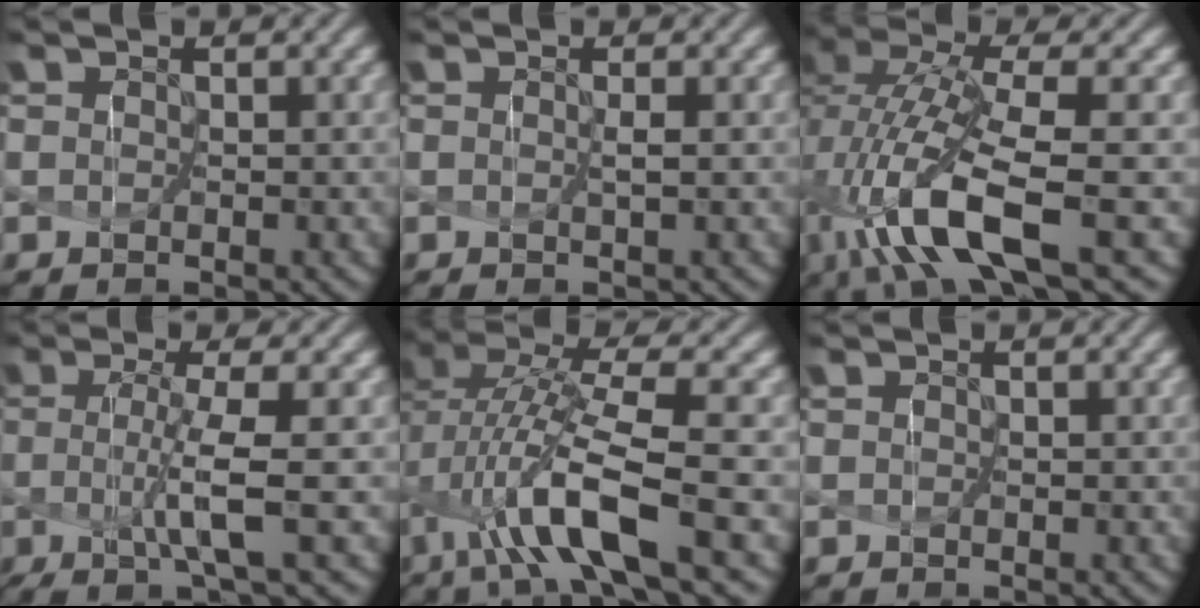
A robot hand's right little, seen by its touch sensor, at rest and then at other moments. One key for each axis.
{"total": 0.8, "fx": -0.1, "fy": -0.3, "fz": 0.7, "tx": -0.021, "ty": -0.002, "tz": 0.008}
{"total": 8.8, "fx": -2.8, "fy": 2.0, "fz": 8.1, "tx": -0.170, "ty": -0.003, "tz": -0.047}
{"total": 4.7, "fx": -1.5, "fy": -0.3, "fz": 4.4, "tx": -0.094, "ty": -0.011, "tz": -0.017}
{"total": 7.8, "fx": -2.4, "fy": 1.2, "fz": 7.3, "tx": -0.139, "ty": 0.006, "tz": -0.038}
{"total": 0.0}